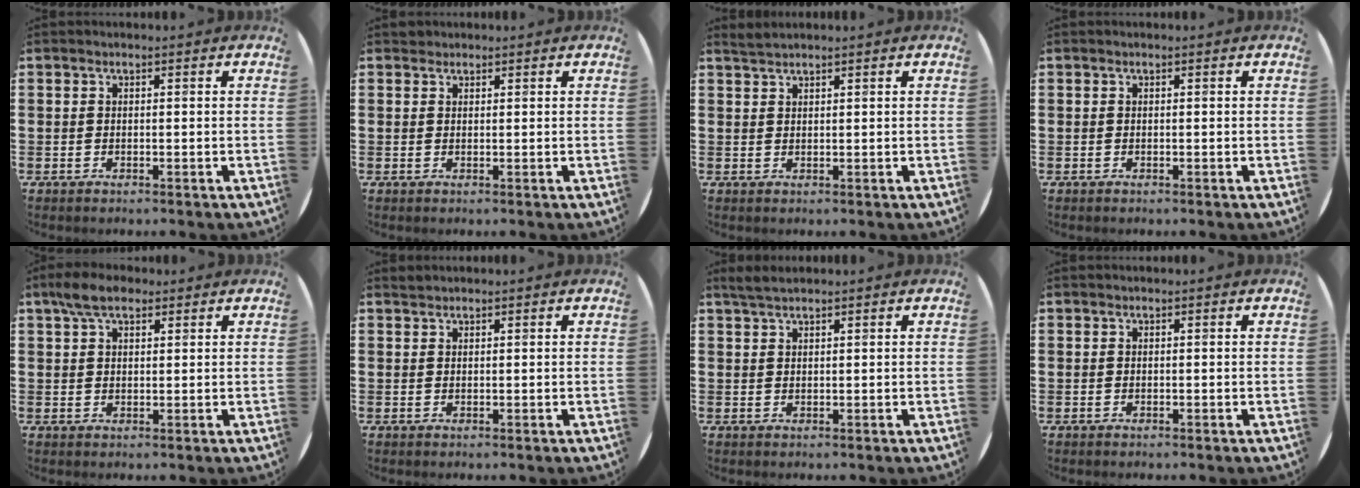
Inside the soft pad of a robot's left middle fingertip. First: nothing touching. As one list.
[{"total": 0.7, "force": [0.7, 0.2, -0.2], "torque": [0.010, 0.000, 0.012]}, {"total": 1.3, "force": [1.3, -0.1, 0.1], "torque": [-0.003, 0.001, 0.025]}, {"total": 0.0}, {"total": 4.6, "force": [3.3, 2.0, 2.4], "torque": [-0.047, 0.005, 0.059]}, {"total": 0.7, "force": [0.7, 0.0, -0.2], "torque": [0.002, 0.002, 0.013]}, {"total": 1.9, "force": [1.7, 0.2, 0.9], "torque": [-0.020, 0.003, 0.031]}, {"total": 0.0}]